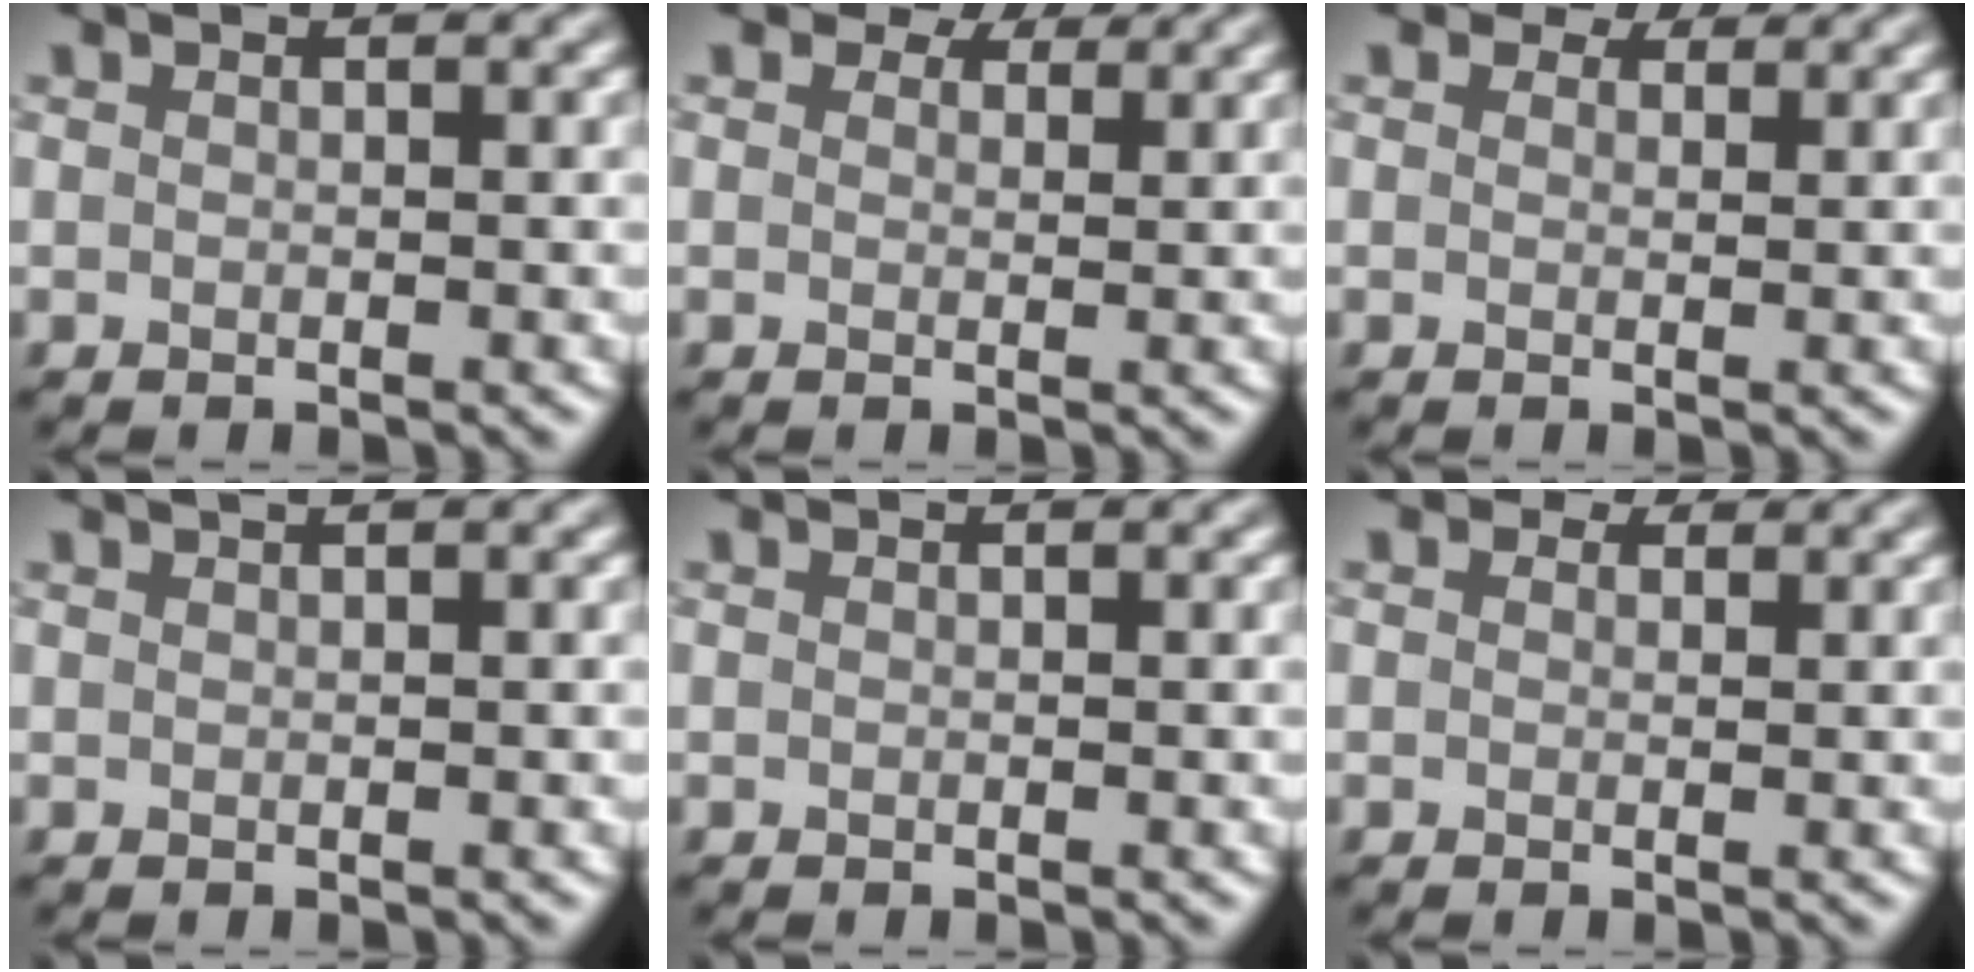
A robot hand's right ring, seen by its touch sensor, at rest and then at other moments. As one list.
[{"total": 3.3, "force": [2.6, 1.5, 1.4], "torque": [-0.027, -0.001, 0.028]}, {"total": 2.8, "force": [2.2, 1.3, 1.1], "torque": [-0.022, -0.002, 0.021]}, {"total": 1.3, "force": [0.9, 0.4, 0.9], "torque": [-0.009, 0.000, 0.006]}, {"total": 0.0}, {"total": 1.6, "force": [1.1, 1.0, 0.7], "torque": [-0.013, -0.004, 0.007]}]